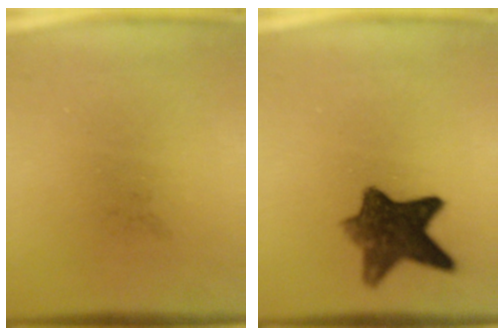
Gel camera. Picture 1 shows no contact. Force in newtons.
{"total": 8.8}